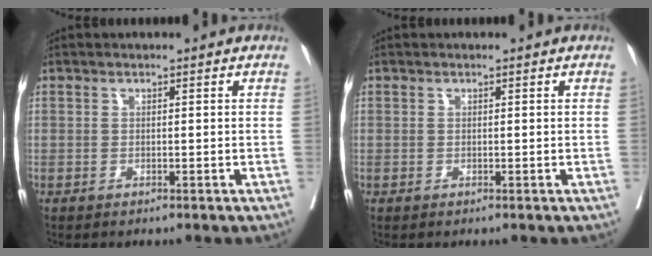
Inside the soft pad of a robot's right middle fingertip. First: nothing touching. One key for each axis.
{"total": 0.0}